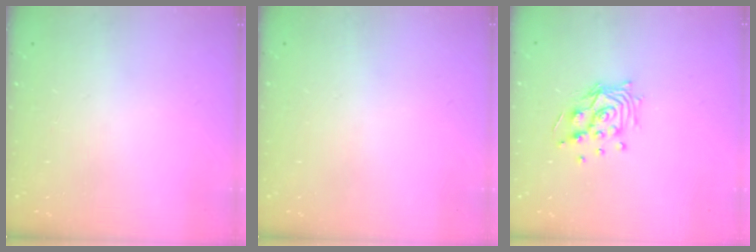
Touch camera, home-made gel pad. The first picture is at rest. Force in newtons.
{"total": 0.0}
{"total": 11.5, "press": 11.4, "slide": 1.0}